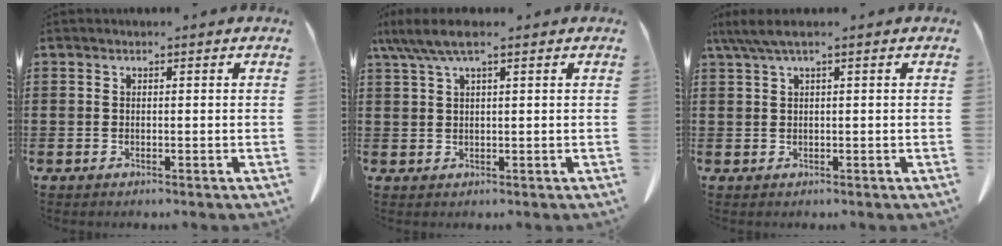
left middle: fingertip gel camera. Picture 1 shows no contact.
{"total": 4.7, "force": [2.8, 0.6, 3.8], "torque": [-0.084, -0.005, 0.050]}
{"total": 2.4, "force": [1.1, 0.0, 2.1], "torque": [-0.048, -0.008, 0.020]}